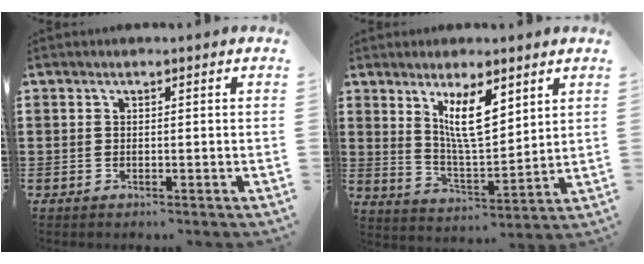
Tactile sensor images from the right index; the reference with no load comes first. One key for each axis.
{"total": 8.2, "fx": 4.1, "fy": 2.5, "fz": 6.6, "tx": -0.130, "ty": -0.007, "tz": 0.072}